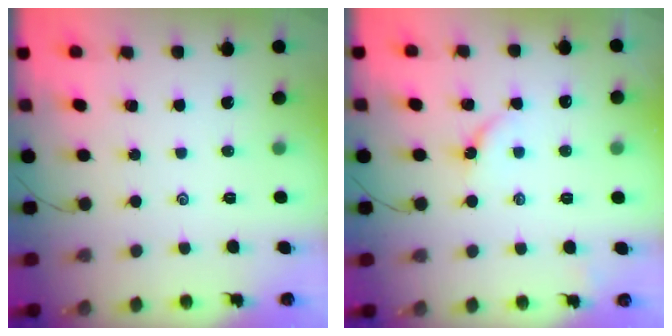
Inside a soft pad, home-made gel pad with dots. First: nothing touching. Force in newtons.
{"total": 3.4, "press": 3.4, "slide": 0.6}